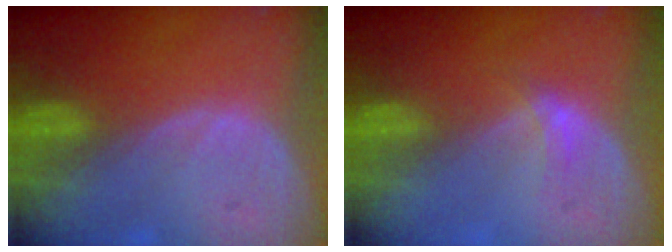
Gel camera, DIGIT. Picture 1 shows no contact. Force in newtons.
{"total": 1.9, "press": 1.5, "slide": 1.1}